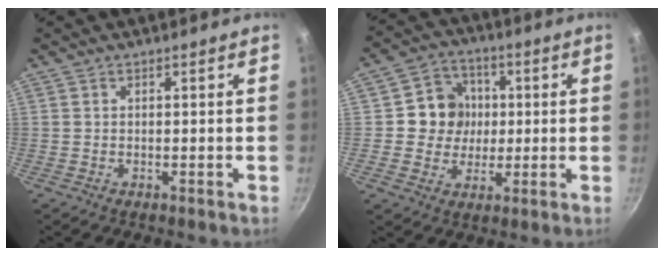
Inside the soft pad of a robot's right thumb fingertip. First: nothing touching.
{"total": 9.6, "force": [0.9, 9.0, 3.3], "torque": [-0.010, 0.009, 0.003]}